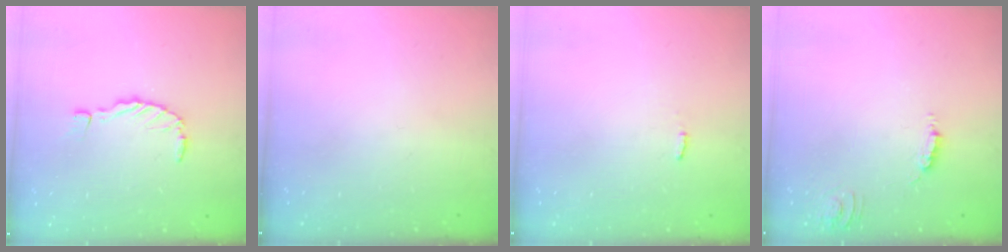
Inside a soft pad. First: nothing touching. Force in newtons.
{"total": 0.0}
{"total": 2.3, "press": 2.3, "slide": 0.4}
{"total": 2.5, "press": 2.5, "slide": 0.1}